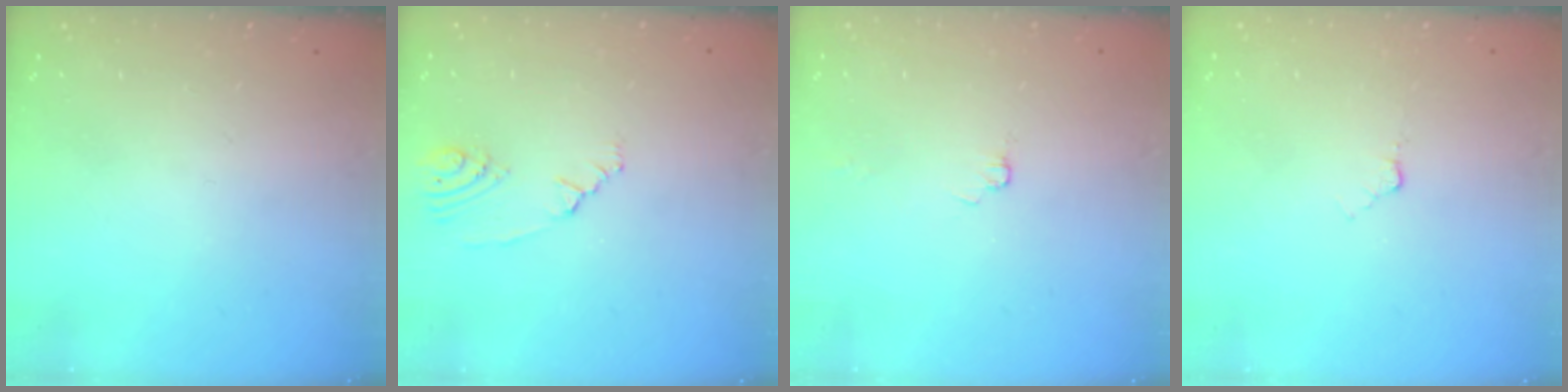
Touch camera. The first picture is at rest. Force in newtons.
{"total": 2.9, "press": 2.1, "slide": 2.0}
{"total": 1.7, "press": 1.7, "slide": 0.2}
{"total": 3.4, "press": 3.4, "slide": 0.5}